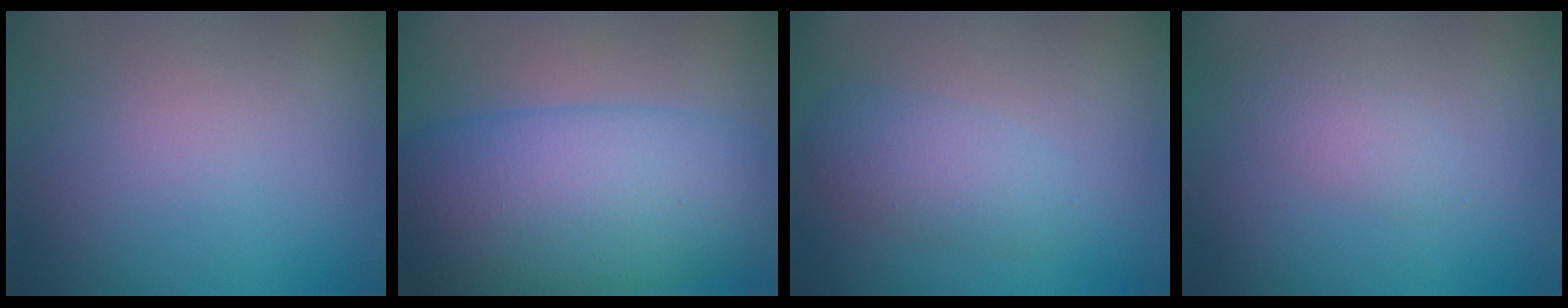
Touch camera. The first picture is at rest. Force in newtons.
{"total": 11.4, "press": 11.4, "slide": 0.2}
{"total": 2.8, "press": 2.8, "slide": 0.1}
{"total": 1.7, "press": 1.7, "slide": 0.1}